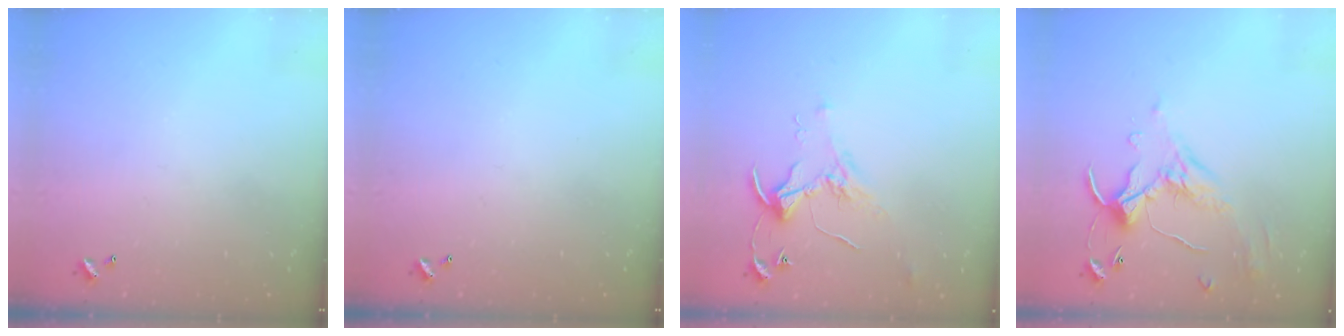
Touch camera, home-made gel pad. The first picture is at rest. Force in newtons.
{"total": 0.0}
{"total": 2.1, "press": 2.1, "slide": 0.1}
{"total": 1.1, "press": 0.4, "slide": 1.0}